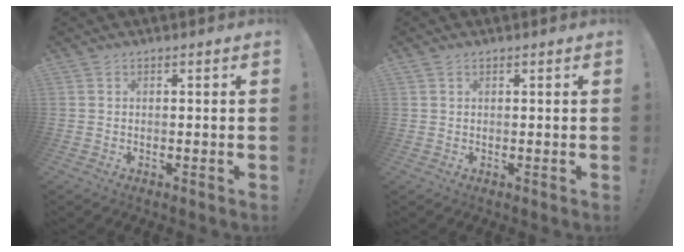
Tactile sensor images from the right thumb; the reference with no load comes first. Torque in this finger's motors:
{"motor_torque": [0.01, -0.13, -0.28, 0.17, 0.07]}